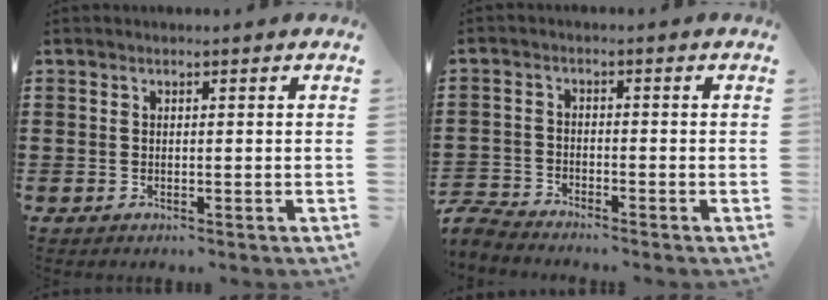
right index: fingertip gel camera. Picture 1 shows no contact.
{"total": 3.1, "force": [-3.1, 0.2, 0.1], "torque": [-0.021, -0.004, -0.071]}